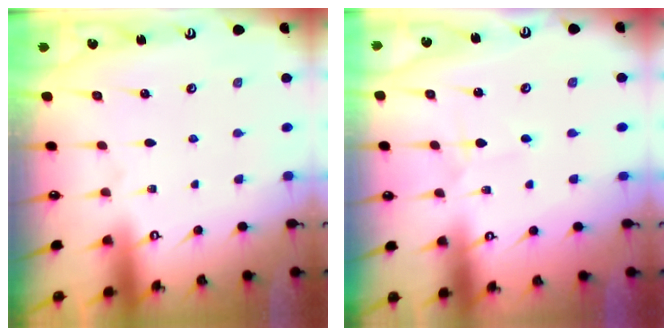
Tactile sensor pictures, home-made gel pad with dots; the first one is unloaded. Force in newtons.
{"total": 1.1, "press": 1.0, "slide": 0.1}